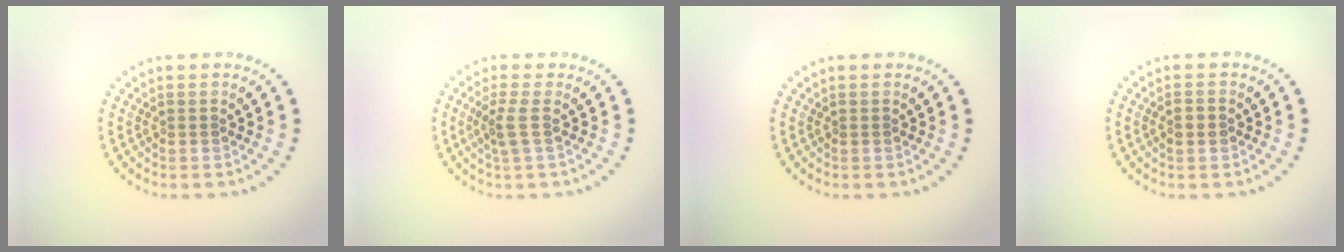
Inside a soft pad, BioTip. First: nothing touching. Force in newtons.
{"total": 1.8, "press": 1.3, "slide": 1.1}
{"total": 0.0}
{"total": 1.0, "press": 1.0, "slide": 0.1}